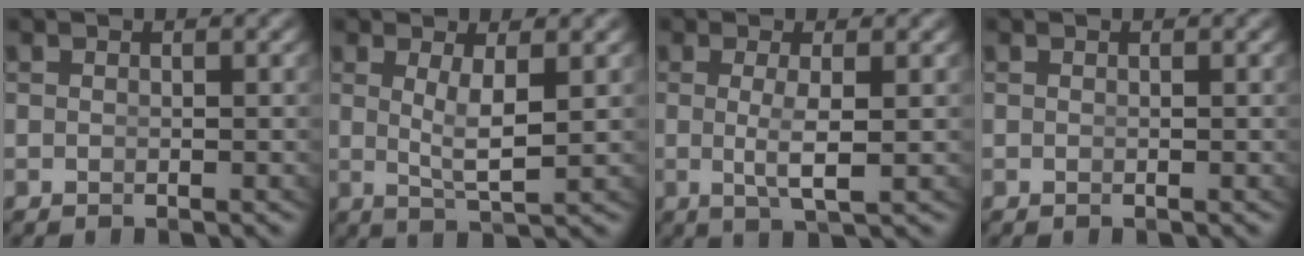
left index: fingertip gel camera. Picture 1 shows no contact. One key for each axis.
{"total": 3.0, "fx": 0.4, "fy": -0.3, "fz": 3.0, "tx": -0.056, "ty": -0.021, "tz": 0.023}
{"total": 3.0, "fx": -0.2, "fy": -0.2, "fz": 3.0, "tx": -0.060, "ty": -0.018, "tz": 0.009}
{"total": 0.0}